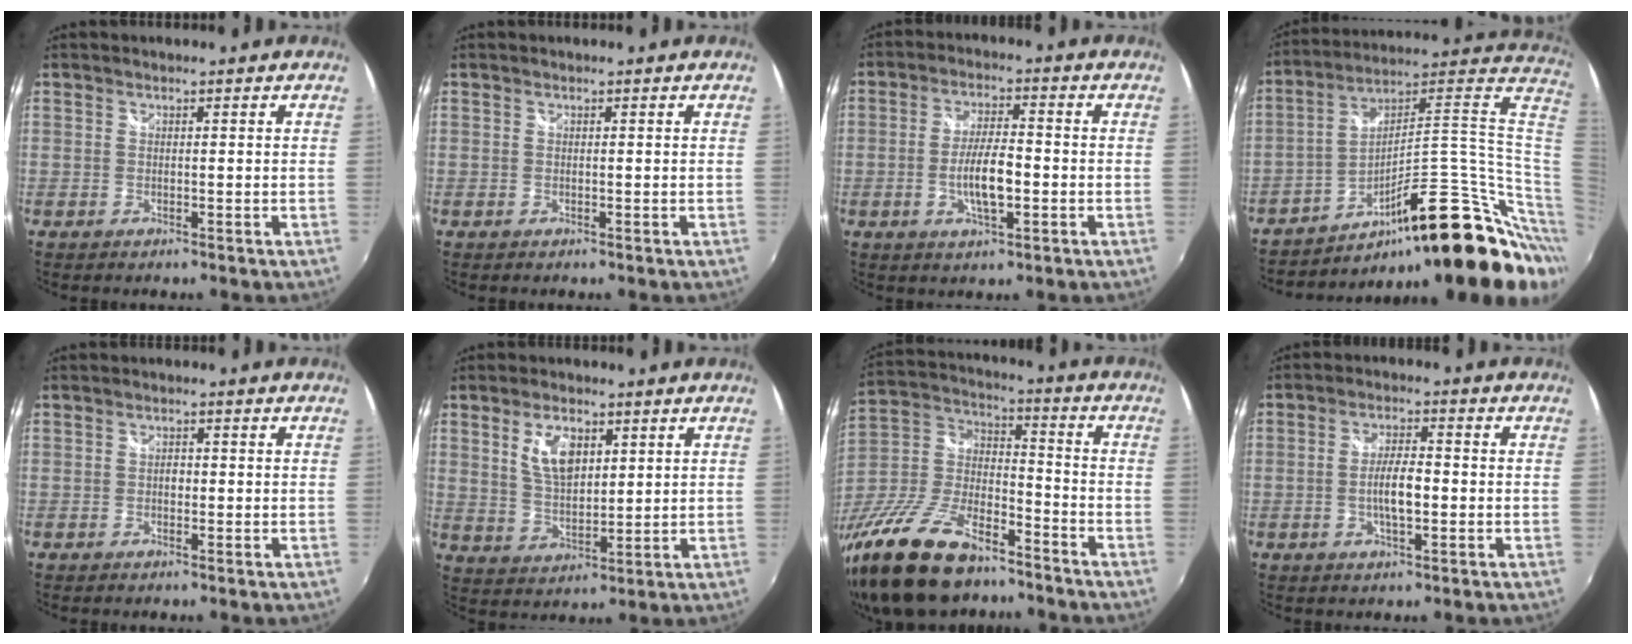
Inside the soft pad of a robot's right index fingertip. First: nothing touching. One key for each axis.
{"total": 0.0}
{"total": 7.5, "fx": -1.9, "fy": 2.4, "fz": 6.8, "tx": -0.132, "ty": 0.000, "tz": -0.033}
{"total": 28.1, "fx": -9.5, "fy": 8.9, "fz": 25.0, "tx": -0.339, "ty": 0.031, "tz": -0.130}
{"total": 1.2, "fx": -0.2, "fy": 1.0, "fz": 0.7, "tx": -0.011, "ty": 0.002, "tz": -0.006}
{"total": 7.6, "fx": 3.1, "fy": 4.0, "fz": 5.7, "tx": -0.108, "ty": 0.005, "tz": 0.063}
{"total": 25.9, "fx": -17.5, "fy": 11.3, "fz": 15.4, "tx": -0.337, "ty": -0.018, "tz": -0.302}
{"total": 5.6, "fx": -1.1, "fy": 1.7, "fz": 5.2, "tx": -0.097, "ty": 0.002, "tz": -0.019}